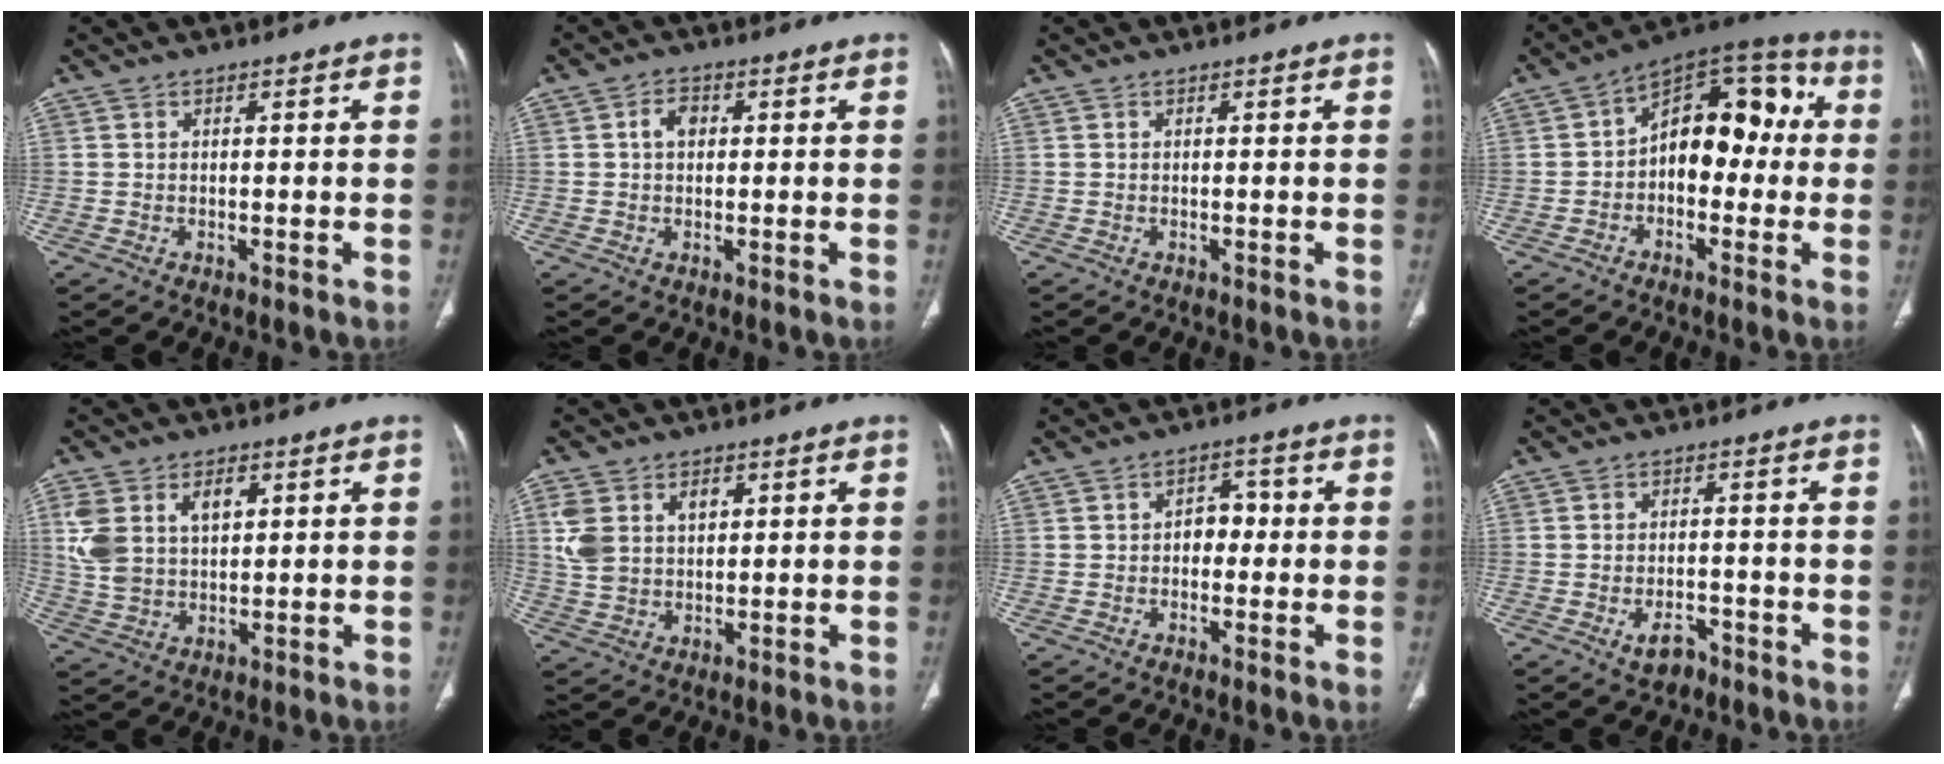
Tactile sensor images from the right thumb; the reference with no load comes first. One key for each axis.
{"total": 3.1, "fx": 0.6, "fy": 2.2, "fz": 2.1, "tx": -0.032, "ty": 0.009, "tz": 0.008}
{"total": 0.0}
{"total": 14.7, "fx": 0.2, "fy": 9.3, "fz": 11.4, "tx": -0.111, "ty": 0.050, "tz": -0.014}
{"total": 11.0, "fx": 3.6, "fy": 7.1, "fz": 7.6, "tx": -0.140, "ty": 0.000, "tz": 0.076}
{"total": 8.8, "fx": 2.9, "fy": 6.2, "fz": 5.6, "tx": -0.098, "ty": 0.001, "tz": 0.064}
{"total": 5.2, "fx": 0.0, "fy": 3.7, "fz": 3.6, "tx": -0.025, "ty": 0.017, "tz": -0.007}
{"total": 3.7, "fx": -2.2, "fy": 2.2, "fz": 2.1, "tx": -0.031, "ty": 0.014, "tz": -0.031}